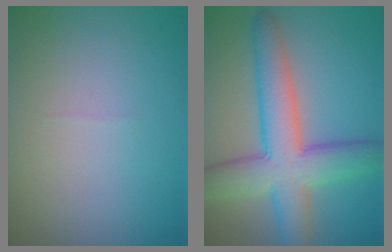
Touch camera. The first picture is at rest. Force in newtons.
{"total": 8.3, "press": 8.3, "slide": 0.5}